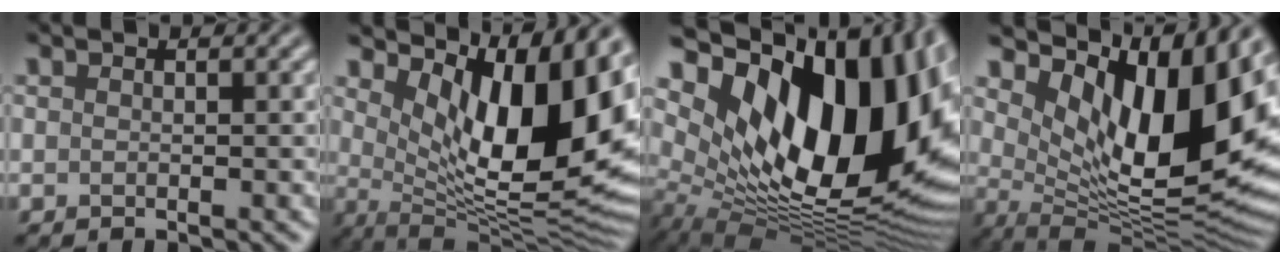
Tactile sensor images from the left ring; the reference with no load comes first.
{"total": 12.9, "force": [3.6, 5.3, 11.2], "torque": [-0.151, -0.018, 0.067]}
{"total": 17.9, "force": [5.1, 9.7, 14.1], "torque": [-0.222, -0.003, 0.088]}
{"total": 14.8, "force": [4.3, 6.4, 12.6], "torque": [-0.177, -0.018, 0.083]}